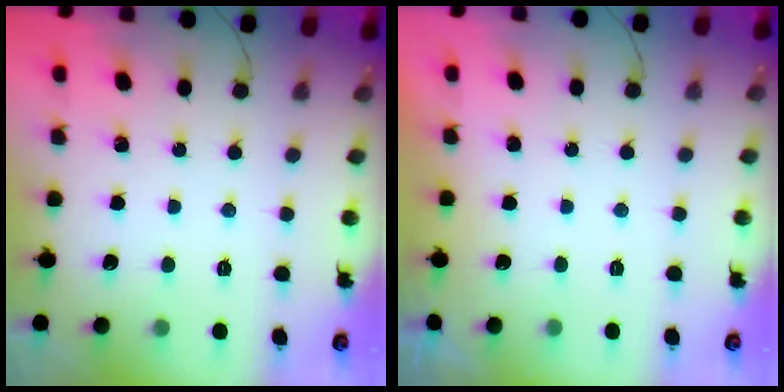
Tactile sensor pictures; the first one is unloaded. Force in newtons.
{"total": 1.1, "press": 1.0, "slide": 0.5}